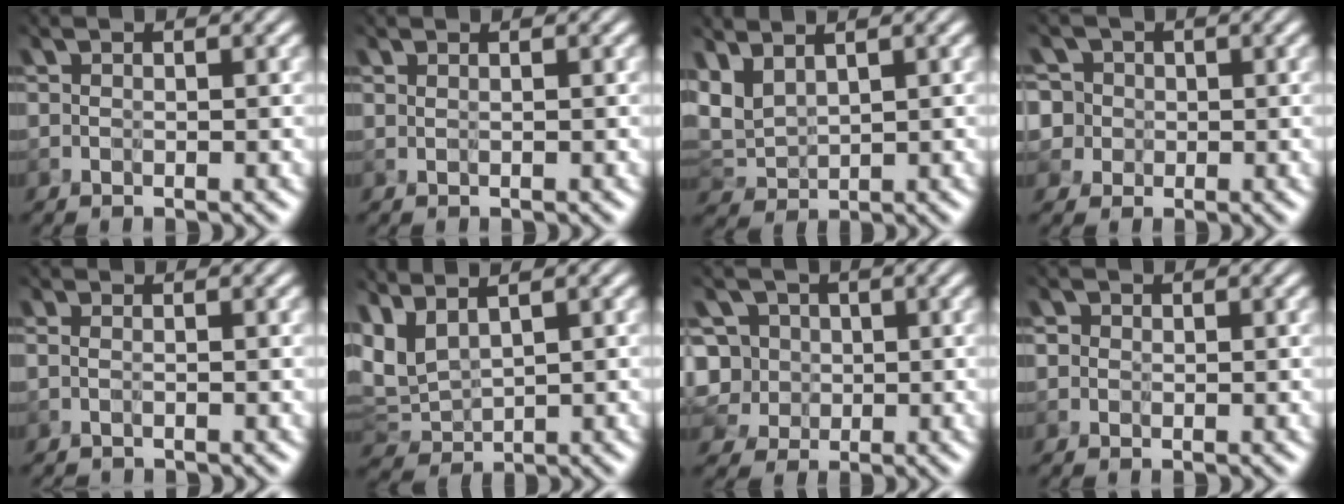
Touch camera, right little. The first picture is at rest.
{"total": 0.7, "force": [0.6, 0.0, 0.4], "torque": [-0.009, 0.002, 0.009]}
{"total": 4.0, "force": [1.8, 2.3, 2.8], "torque": [-0.097, -0.002, 0.049]}
{"total": 4.6, "force": [-0.5, 4.5, 0.9], "torque": [-0.036, 0.031, -0.044]}
{"total": 0.9, "force": [-0.7, -0.4, -0.4], "torque": [0.010, -0.002, -0.009]}
{"total": 4.0, "force": [1.6, 1.9, 3.2], "torque": [-0.112, -0.003, 0.042]}
{"total": 6.0, "force": [-0.7, 5.7, 1.7], "torque": [-0.056, 0.030, -0.043]}
{"total": 1.1, "force": [-0.2, 1.0, -0.3], "torque": [0.014, 0.010, -0.018]}